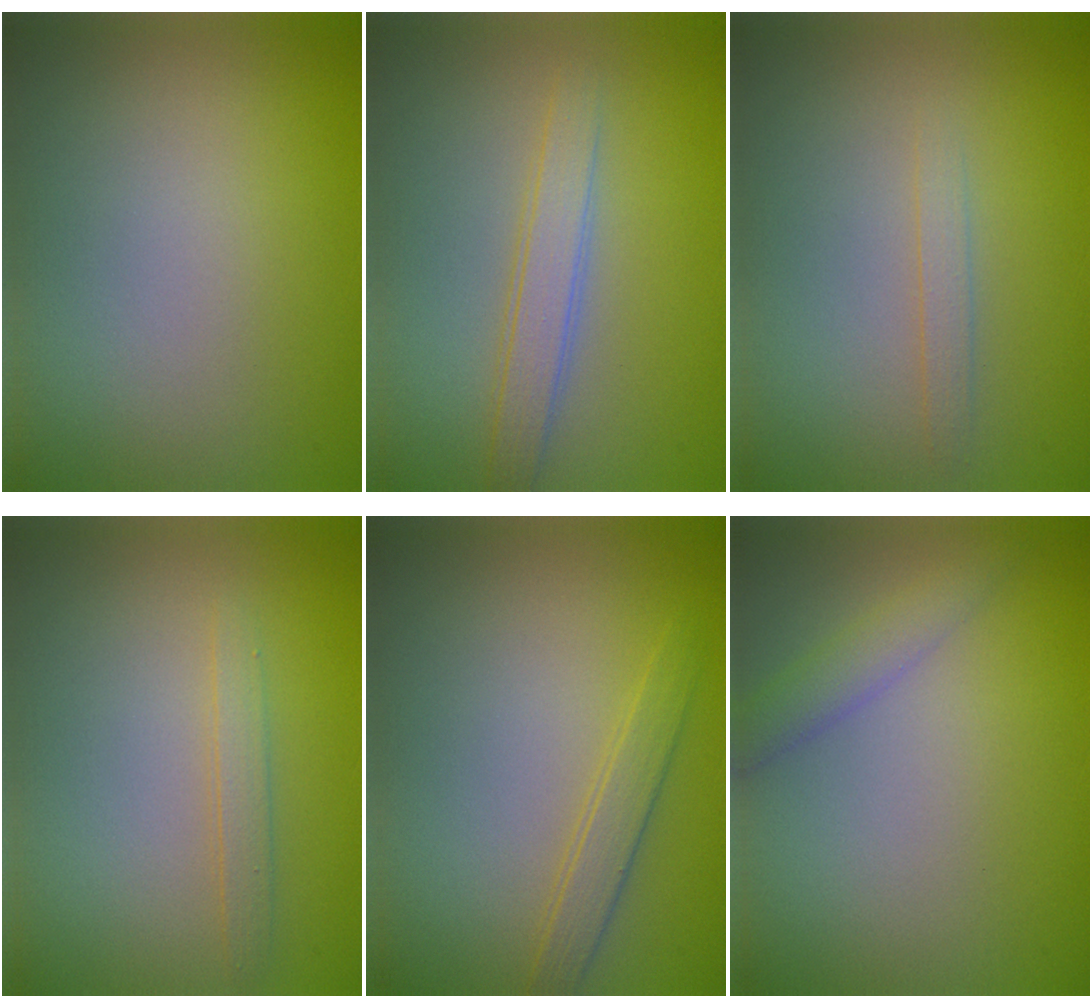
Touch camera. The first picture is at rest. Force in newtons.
{"total": 2.6, "press": 2.6, "slide": 0.0}
{"total": 1.1, "press": 1.1, "slide": 0.0}
{"total": 1.4, "press": 1.4, "slide": 0.1}
{"total": 1.9, "press": 1.9, "slide": 0.1}
{"total": 2.1, "press": 2.1, "slide": 0.1}